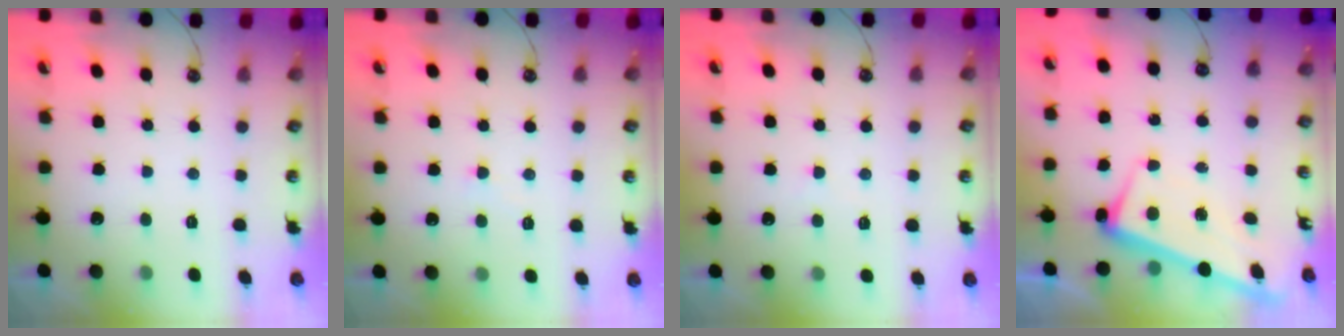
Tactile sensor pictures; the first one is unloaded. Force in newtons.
{"total": 1.3, "press": 1.2, "slide": 0.4}
{"total": 1.5, "press": 1.4, "slide": 0.3}
{"total": 2.2, "press": 2.2, "slide": 0.5}